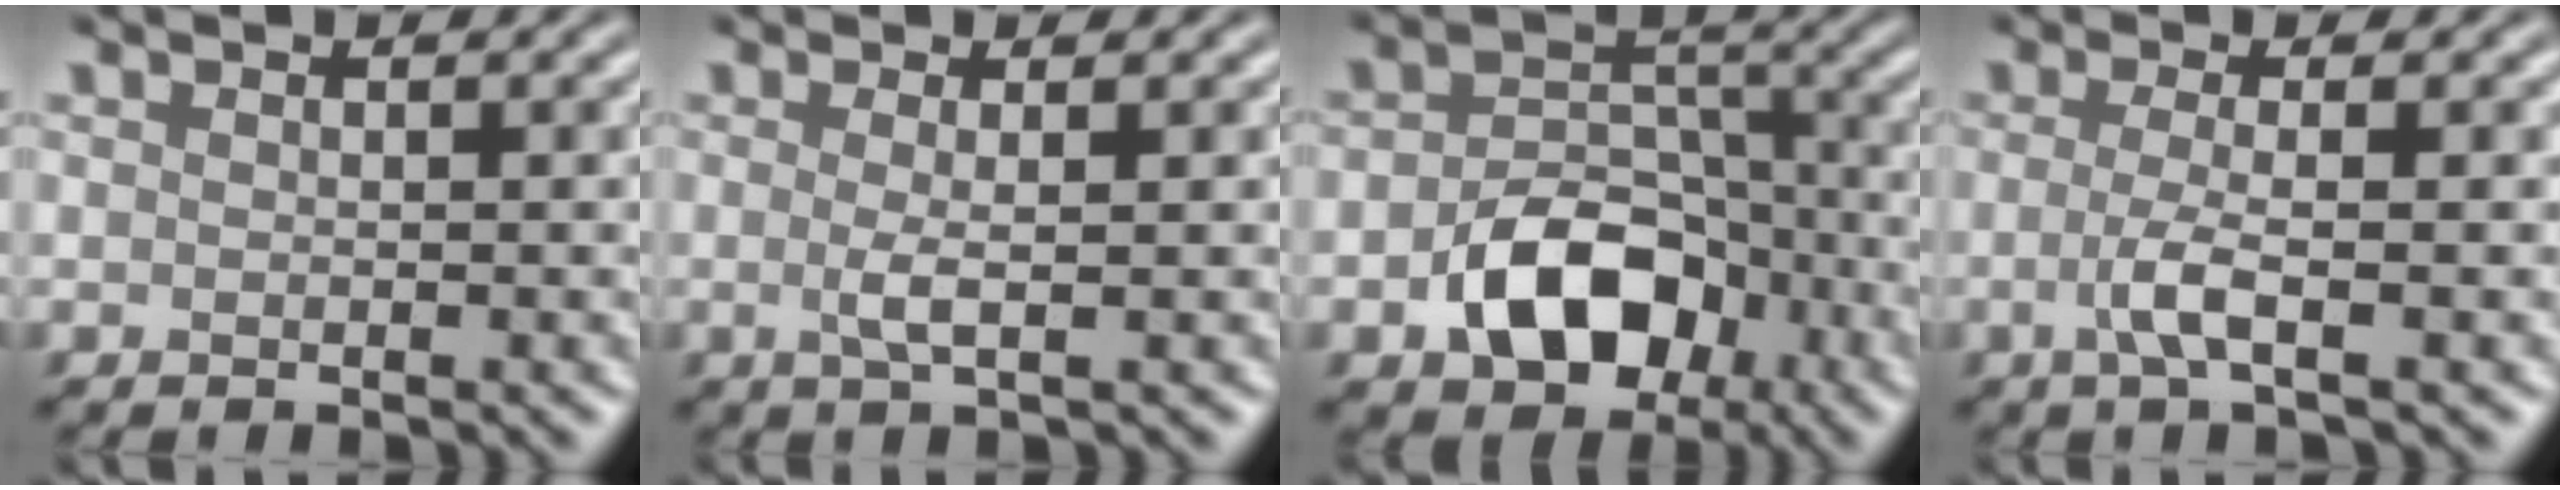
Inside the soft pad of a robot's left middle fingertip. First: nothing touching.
{"total": 1.5, "force": [-0.1, 0.0, 1.5], "torque": [-0.037, 0.001, -0.002]}
{"total": 6.9, "force": [-3.0, 4.7, 4.0], "torque": [-0.060, -0.007, -0.047]}
{"total": 2.5, "force": [-0.6, 0.3, 2.4], "torque": [-0.056, -0.002, -0.017]}